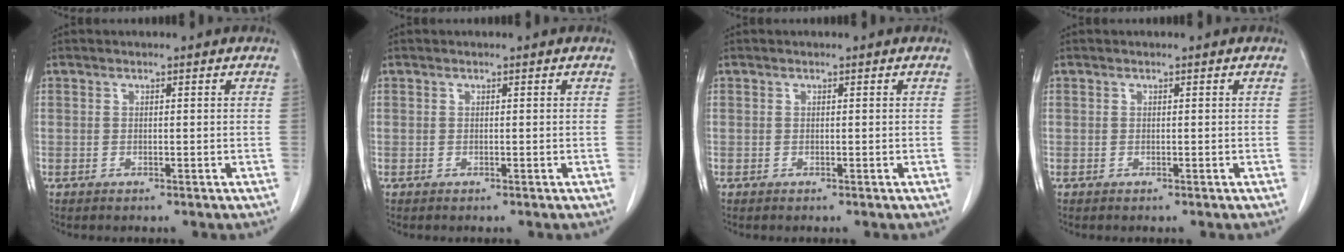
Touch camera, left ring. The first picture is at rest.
{"total": 0.0}
{"total": 0.0}
{"total": 0.0}